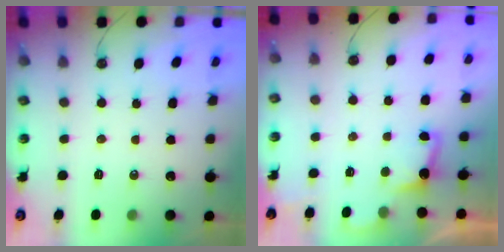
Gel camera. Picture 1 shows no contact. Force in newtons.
{"total": 2.0, "press": 1.7, "slide": 0.9}